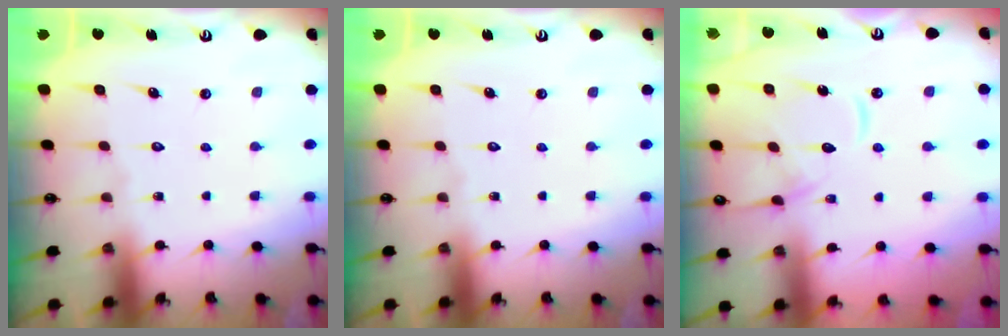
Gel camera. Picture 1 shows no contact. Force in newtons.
{"total": 0.0}
{"total": 11.2, "press": 11.1, "slide": 1.1}